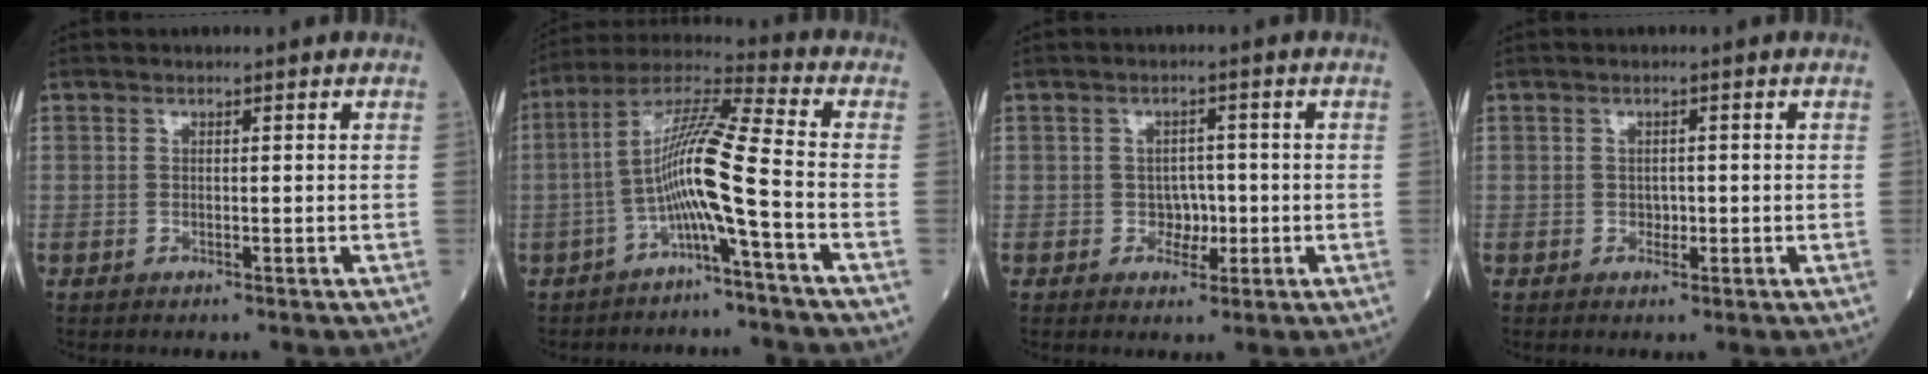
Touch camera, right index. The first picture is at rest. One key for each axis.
{"total": 10.1, "fx": -3.2, "fy": -1.1, "fz": 9.5, "tx": -0.185, "ty": 0.023, "tz": -0.064}
{"total": 2.8, "fx": -0.6, "fy": 2.2, "fz": 1.6, "tx": -0.018, "ty": 0.007, "tz": -0.006}
{"total": 1.2, "fx": -0.3, "fy": 0.9, "fz": 0.7, "tx": -0.012, "ty": 0.003, "tz": -0.001}